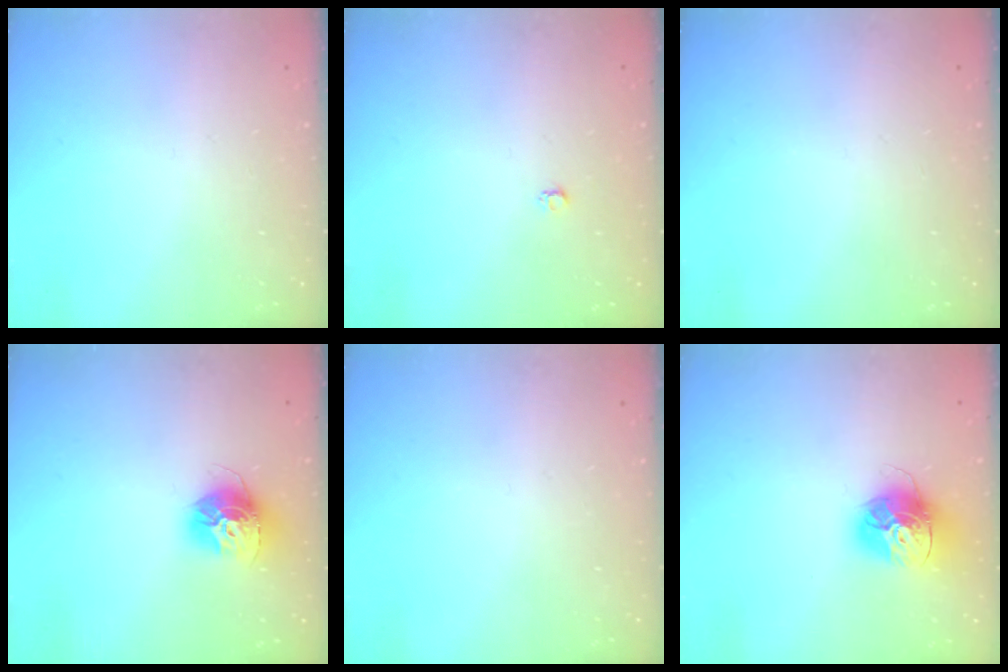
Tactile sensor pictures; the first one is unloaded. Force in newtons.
{"total": 2.6, "press": 2.6, "slide": 0.4}
{"total": 0.0}
{"total": 13.8, "press": 13.8, "slide": 1.0}
{"total": 0.0}
{"total": 14.9, "press": 14.9, "slide": 1.6}